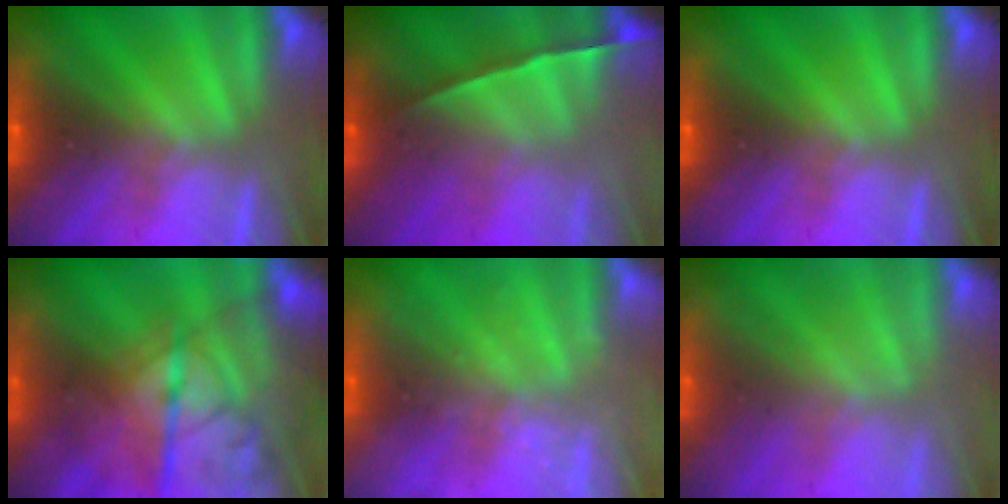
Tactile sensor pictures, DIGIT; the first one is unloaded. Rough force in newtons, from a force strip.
{"total": 1.5}
{"total": 0.0}
{"total": 7.8}
{"total": 2.1}
{"total": 1.8}